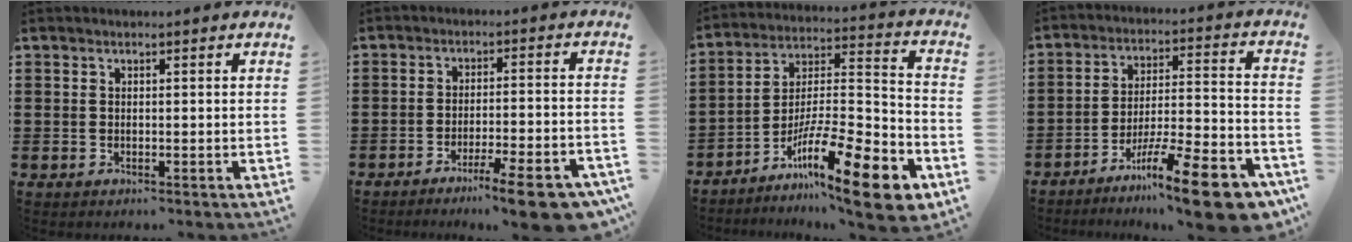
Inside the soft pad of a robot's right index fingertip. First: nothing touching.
{"total": 8.9, "force": [-6.7, 0.3, 5.8], "torque": [-0.085, 0.003, -0.118]}
{"total": 17.1, "force": [-11.1, 2.8, 12.8], "torque": [-0.211, 0.030, -0.191]}
{"total": 15.0, "force": [-11.1, 1.6, 10.0], "torque": [-0.142, 0.043, -0.191]}